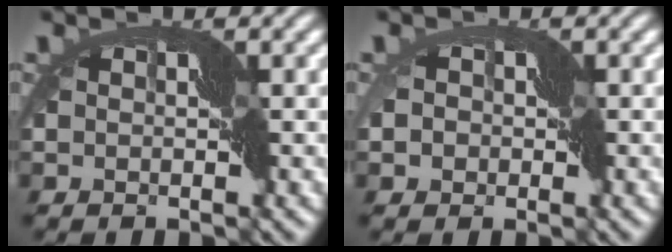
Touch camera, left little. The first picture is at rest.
{"total": 2.5, "force": [-1.1, 2.1, 0.6], "torque": [0.000, -0.002, -0.033]}